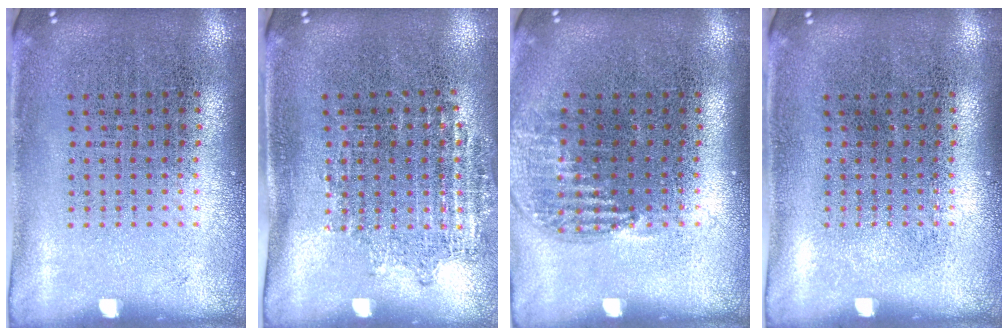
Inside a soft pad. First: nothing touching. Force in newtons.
{"total": 1.1, "press": 0.9, "slide": 0.6}
{"total": 1.0, "press": 1.0, "slide": 0.4}
{"total": 0.0}